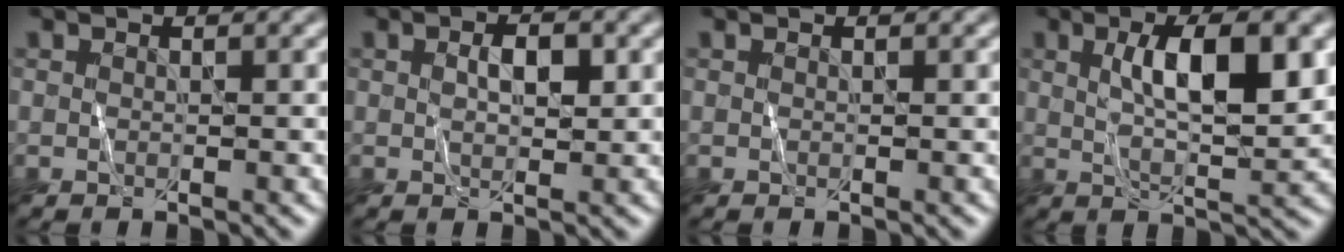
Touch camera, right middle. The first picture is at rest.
{"total": 2.2, "force": [0.6, 1.0, 1.9], "torque": [-0.033, 0.004, 0.010]}
{"total": 0.0}
{"total": 6.8, "force": [1.9, 1.9, 6.2], "torque": [-0.099, 0.005, 0.032]}